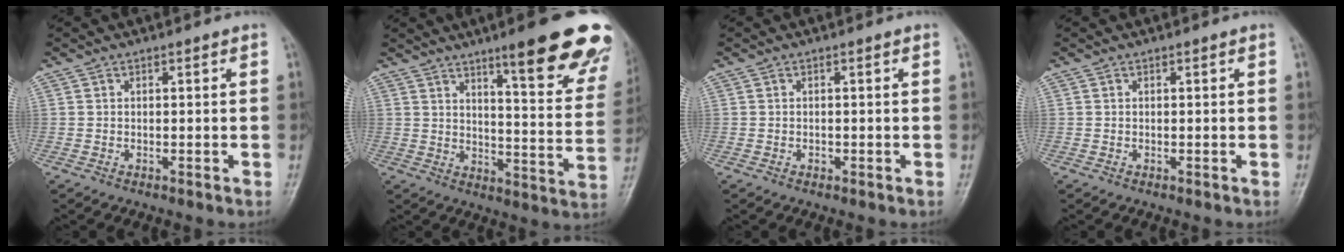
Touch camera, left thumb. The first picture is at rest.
{"total": 21.8, "force": [14.0, 3.7, 16.3], "torque": [-0.181, -0.065, 0.183]}
{"total": 0.6, "force": [-0.1, 0.4, 0.4], "torque": [-0.003, 0.004, -0.003]}
{"total": 0.0}